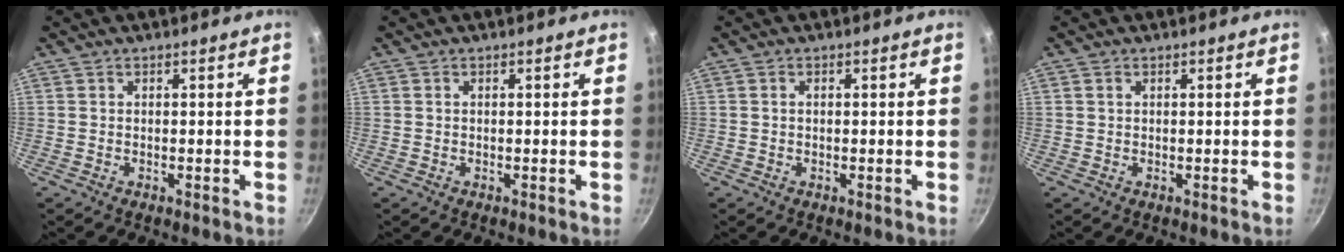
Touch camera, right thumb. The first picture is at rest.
{"total": 0.0}
{"total": 0.7, "force": [0.1, 0.5, 0.5], "torque": [-0.009, 0.004, 0.001]}
{"total": 0.7, "force": [0.3, 0.5, 0.4], "torque": [-0.007, 0.001, 0.004]}